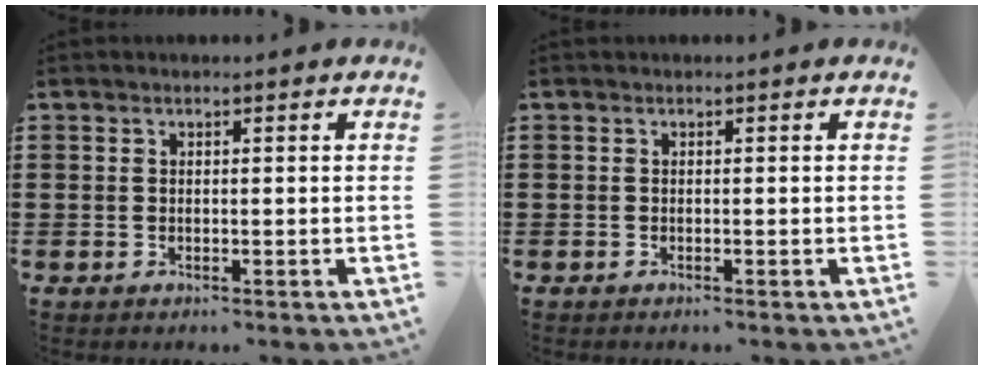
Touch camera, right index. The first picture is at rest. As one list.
[{"total": 0.0}]